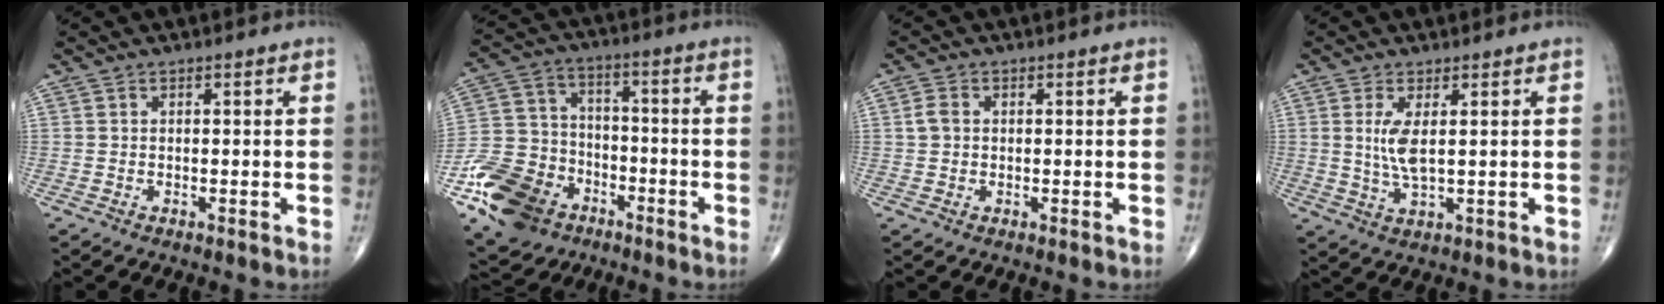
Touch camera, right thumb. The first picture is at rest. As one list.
[{"total": 16.5, "force": [-8.7, 11.9, 7.4], "torque": [-0.128, 0.048, -0.161]}, {"total": 2.3, "force": [0.3, 1.8, 1.4], "torque": [-0.025, 0.007, 0.004]}, {"total": 5.0, "force": [1.0, 1.4, 4.7], "torque": [-0.107, -0.015, 0.027]}]